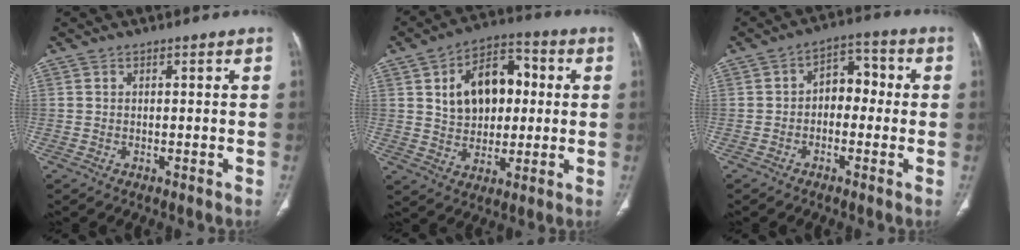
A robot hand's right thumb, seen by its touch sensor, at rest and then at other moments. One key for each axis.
{"total": 14.6, "fx": 2.8, "fy": 9.8, "fz": 10.4, "tx": -0.126, "ty": 0.014, "tz": 0.043}
{"total": 6.7, "fx": -0.5, "fy": 4.7, "fz": 4.8, "tx": -0.040, "ty": 0.033, "tz": -0.022}